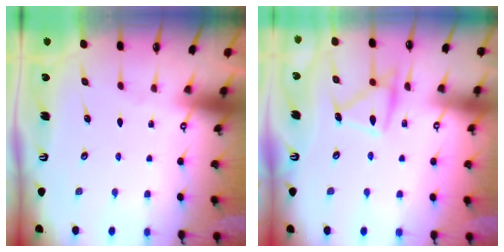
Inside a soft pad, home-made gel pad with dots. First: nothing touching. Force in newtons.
{"total": 13.5, "press": 13.5, "slide": 0.6}